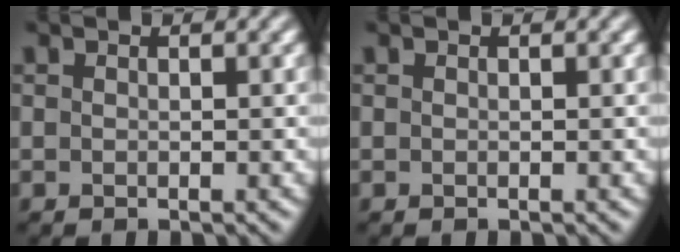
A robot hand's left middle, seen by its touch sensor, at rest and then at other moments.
{"total": 0.0}